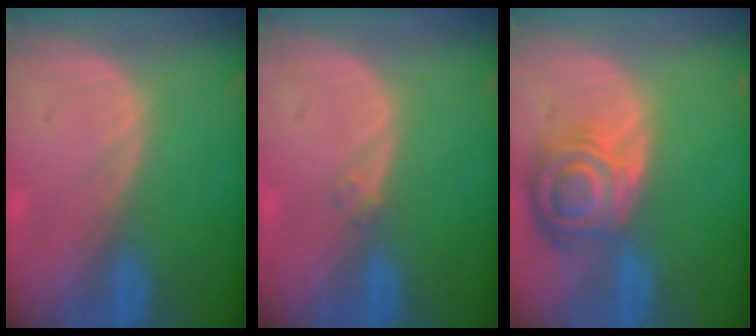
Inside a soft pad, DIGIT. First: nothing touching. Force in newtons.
{"total": 1.0, "press": 0.9, "slide": 0.4}
{"total": 8.3, "press": 7.3, "slide": 4.0}